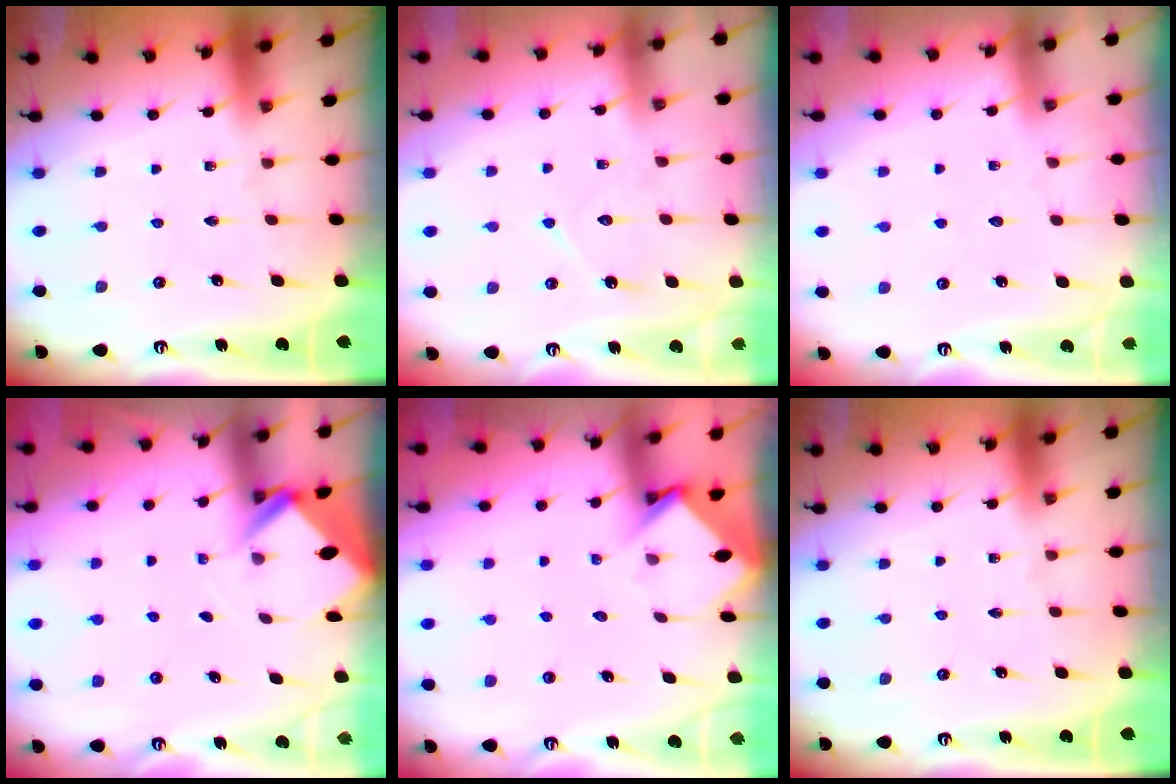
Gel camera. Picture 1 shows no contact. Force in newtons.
{"total": 7.1, "press": 7.1, "slide": 0.6}
{"total": 3.9, "press": 3.8, "slide": 0.5}
{"total": 2.7, "press": 2.7, "slide": 0.1}
{"total": 3.5, "press": 3.5, "slide": 0.3}
{"total": 0.0}